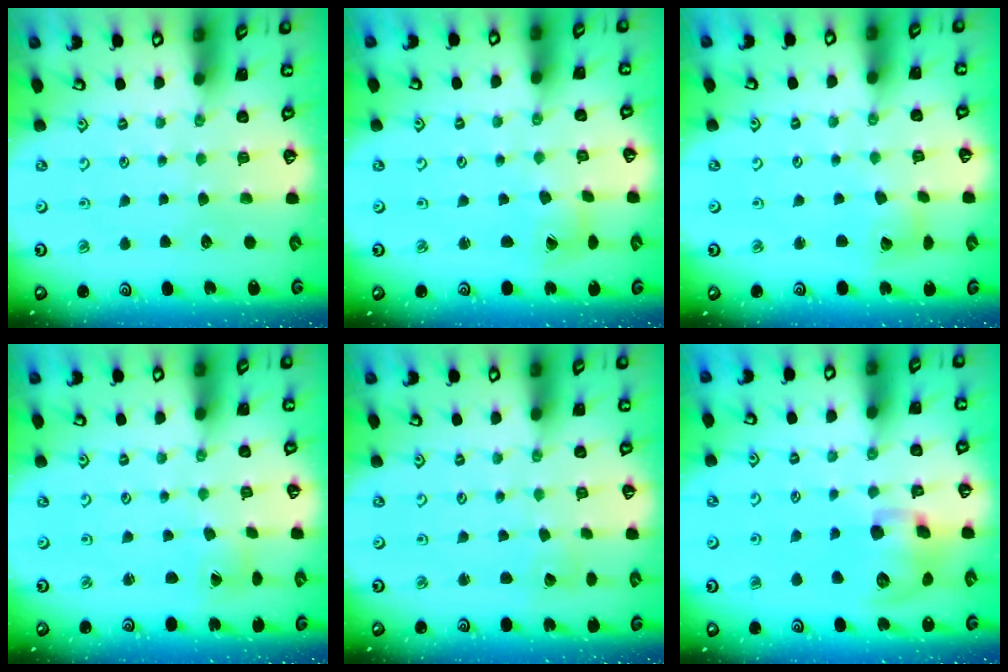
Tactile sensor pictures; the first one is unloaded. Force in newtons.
{"total": 2.0, "press": 2.0, "slide": 0.3}
{"total": 5.3, "press": 5.2, "slide": 0.6}
{"total": 0.5, "press": 0.5, "slide": 0.1}
{"total": 1.6, "press": 1.6, "slide": 0.2}
{"total": 13.0, "press": 12.9, "slide": 2.0}